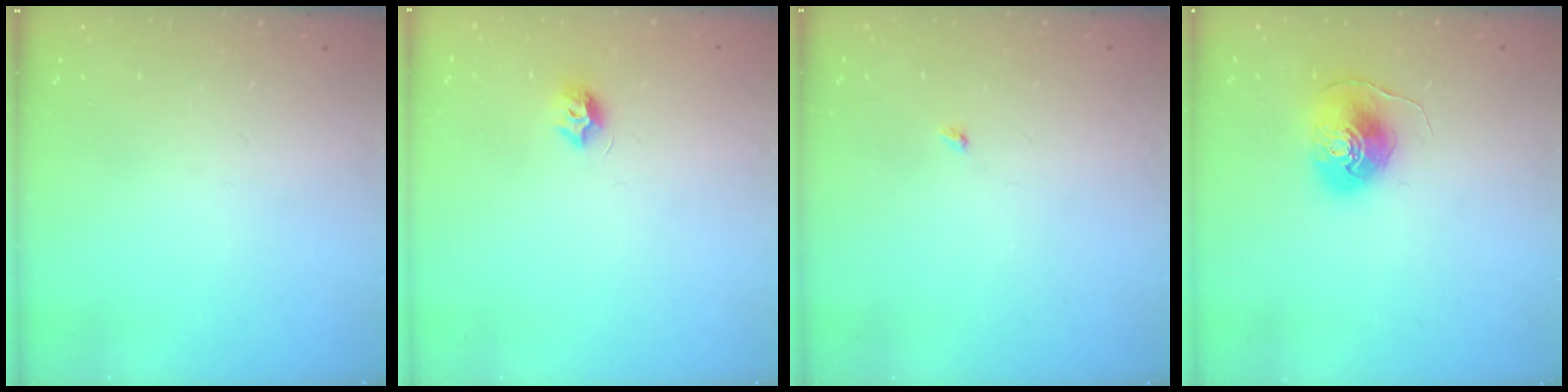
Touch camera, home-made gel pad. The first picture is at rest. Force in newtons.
{"total": 7.4, "press": 7.4, "slide": 0.6}
{"total": 1.9, "press": 1.9, "slide": 0.3}
{"total": 9.1, "press": 9.1, "slide": 0.4}